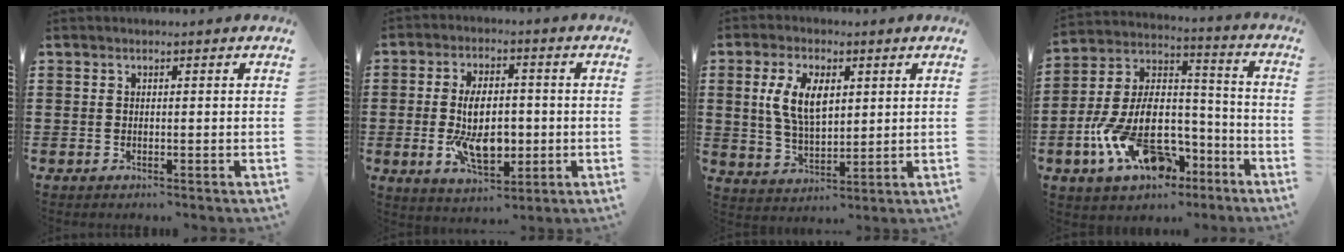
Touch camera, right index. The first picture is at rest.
{"total": 9.9, "force": [-1.3, 5.3, 8.2], "torque": [-0.159, -0.002, -0.029]}
{"total": 7.8, "force": [2.1, 4.1, 6.2], "torque": [-0.147, 0.007, 0.033]}
{"total": 13.3, "force": [-5.9, 7.9, 8.9], "torque": [-0.200, 0.008, -0.103]}